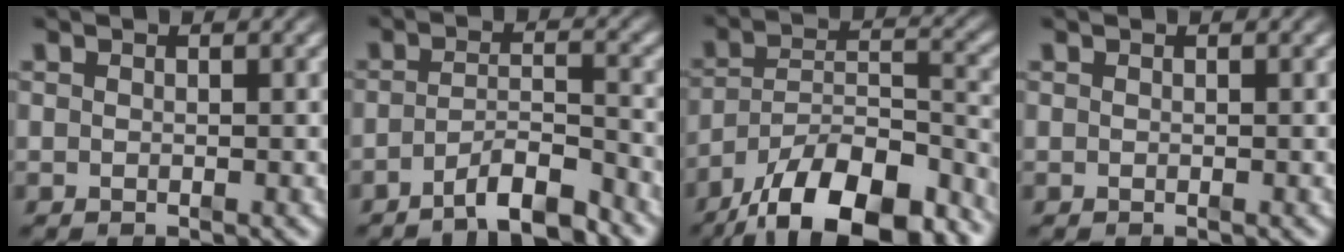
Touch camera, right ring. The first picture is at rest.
{"total": 4.7, "force": [-4.1, 1.1, 2.1], "torque": [-0.028, -0.016, -0.066]}
{"total": 13.8, "force": [-9.3, 6.7, 7.7], "torque": [-0.112, -0.038, -0.128]}
{"total": 0.0}